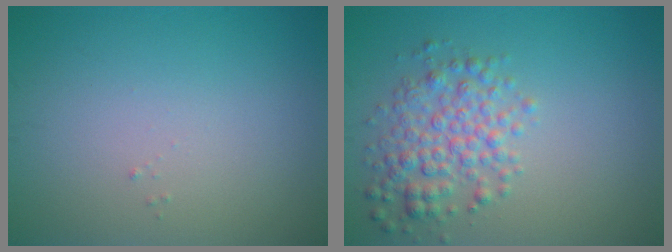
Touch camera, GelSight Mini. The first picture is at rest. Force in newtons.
{"total": 3.9, "press": 3.9, "slide": 0.1}